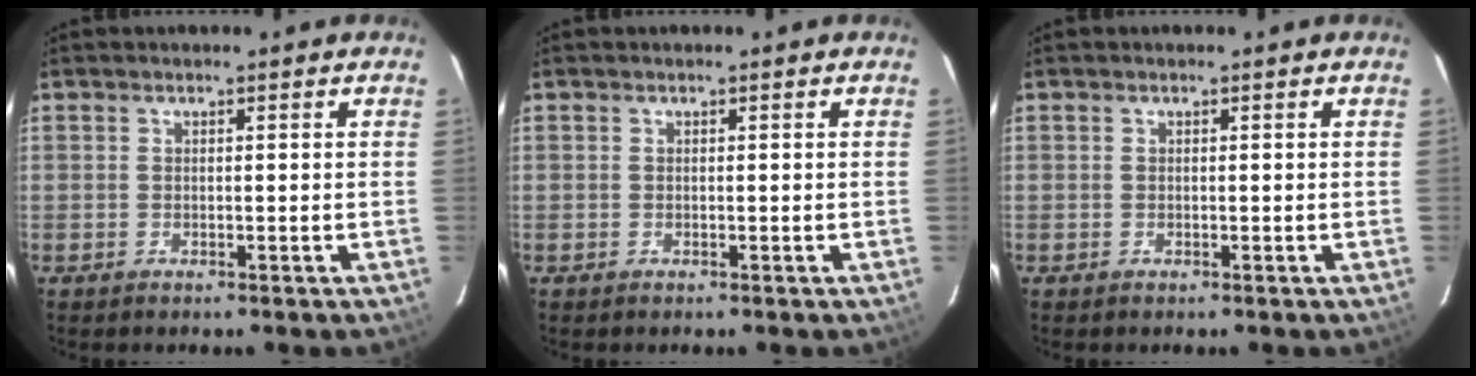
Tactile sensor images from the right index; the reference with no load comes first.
{"total": 0.0}
{"total": 0.0}